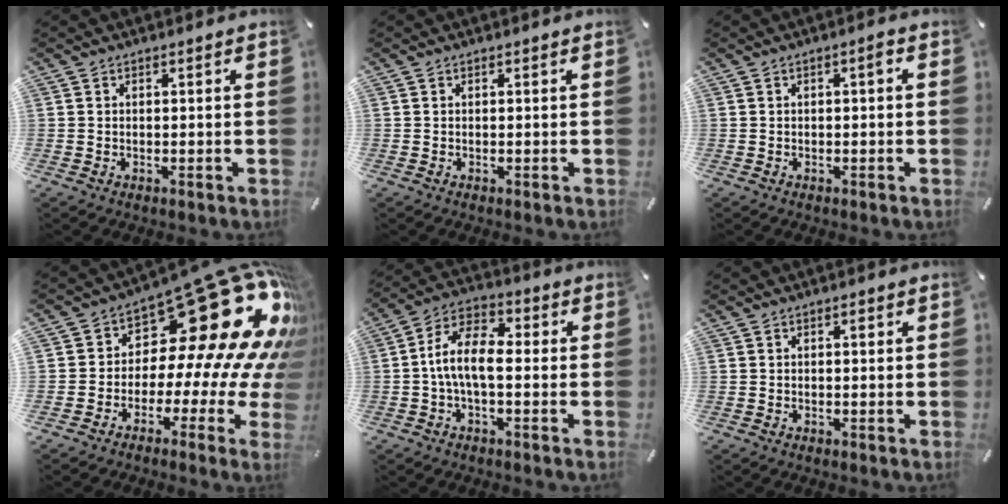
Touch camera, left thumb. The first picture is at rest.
{"total": 0.0}
{"total": 1.9, "force": [-0.4, 0.7, 1.8], "torque": [-0.033, 0.007, -0.009]}
{"total": 27.3, "force": [12.6, 12.9, 20.4], "torque": [-0.269, -0.127, 0.238]}
{"total": 10.1, "force": [-1.2, 4.9, 8.7], "torque": [-0.184, 0.005, -0.025]}
{"total": 0.8, "force": [0.2, 0.4, 0.7], "torque": [-0.014, 0.003, 0.003]}